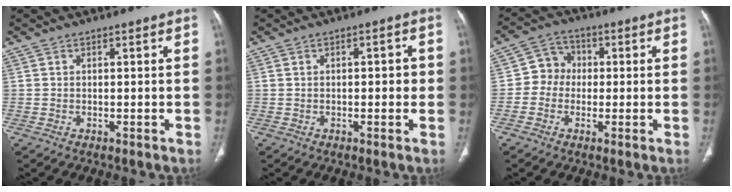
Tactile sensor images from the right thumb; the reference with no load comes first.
{"total": 2.5, "force": [0.0, 1.3, 2.1], "torque": [-0.019, 0.004, -0.004]}
{"total": 5.9, "force": [-0.5, 5.5, 2.3], "torque": [-0.008, 0.018, -0.022]}